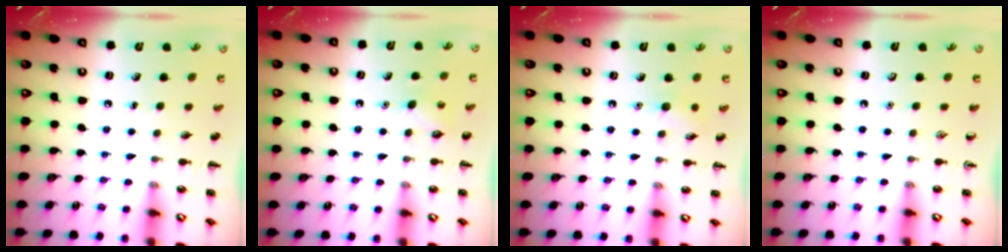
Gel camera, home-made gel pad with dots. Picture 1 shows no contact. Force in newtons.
{"total": 2.9, "press": 2.8, "slide": 0.7}
{"total": 6.1, "press": 5.9, "slide": 1.6}
{"total": 0.0}